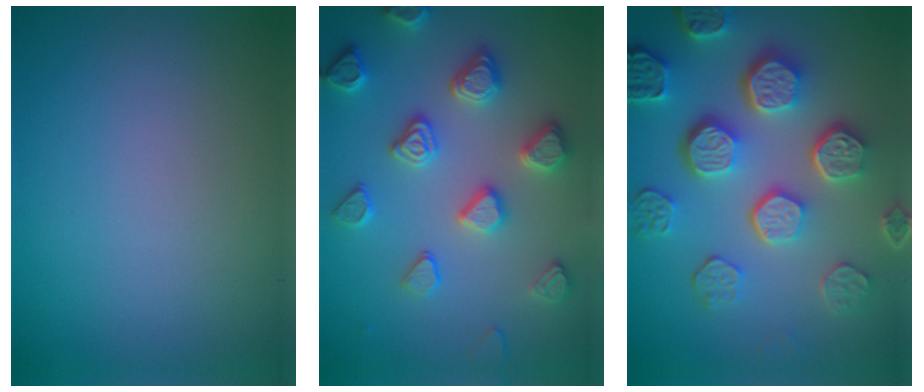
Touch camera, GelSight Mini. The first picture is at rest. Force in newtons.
{"total": 4.6, "press": 4.4, "slide": 1.3}
{"total": 7.9, "press": 6.0, "slide": 5.2}